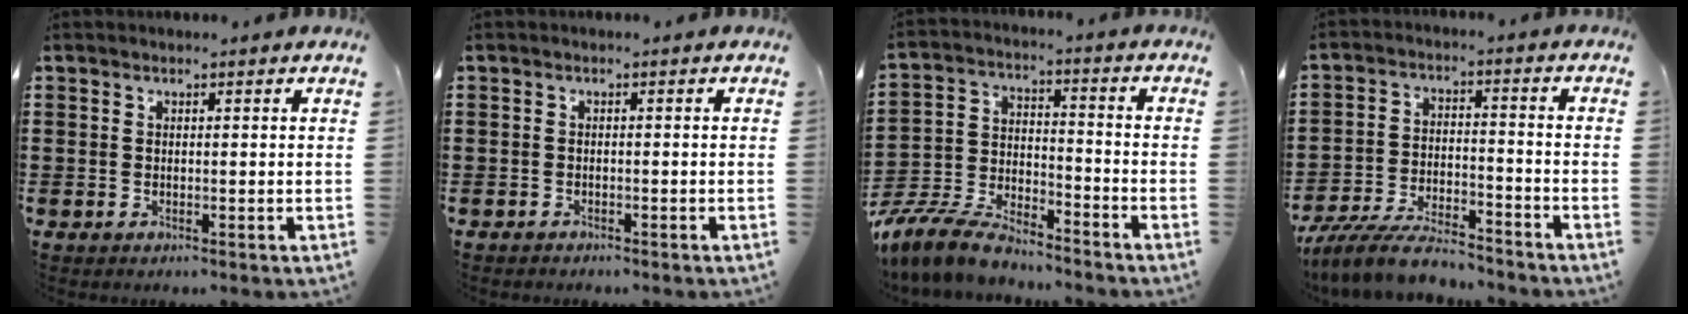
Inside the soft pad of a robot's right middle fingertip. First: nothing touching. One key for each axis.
{"total": 0.9, "fx": -0.8, "fy": 0.3, "fz": -0.1, "tx": -0.001, "ty": 0.004, "tz": -0.019}
{"total": 8.5, "fx": -7.8, "fy": 2.0, "fz": 2.8, "tx": -0.064, "ty": 0.014, "tz": -0.154}
{"total": 8.5, "fx": -7.8, "fy": 1.6, "fz": 3.2, "tx": -0.065, "ty": 0.014, "tz": -0.150}